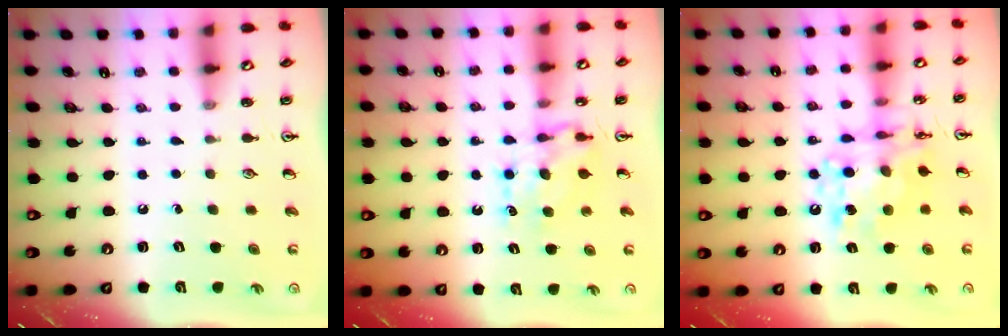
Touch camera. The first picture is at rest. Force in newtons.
{"total": 7.0, "press": 7.0, "slide": 0.5}
{"total": 12.8, "press": 12.7, "slide": 1.4}